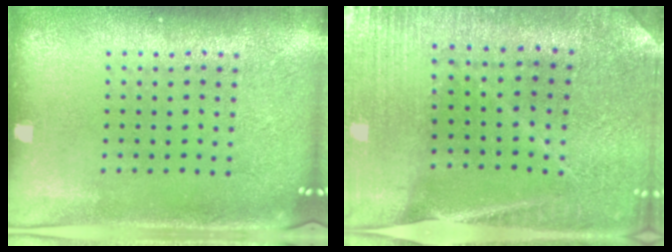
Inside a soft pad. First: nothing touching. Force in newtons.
{"total": 1.2, "press": 1.2, "slide": 0.1}